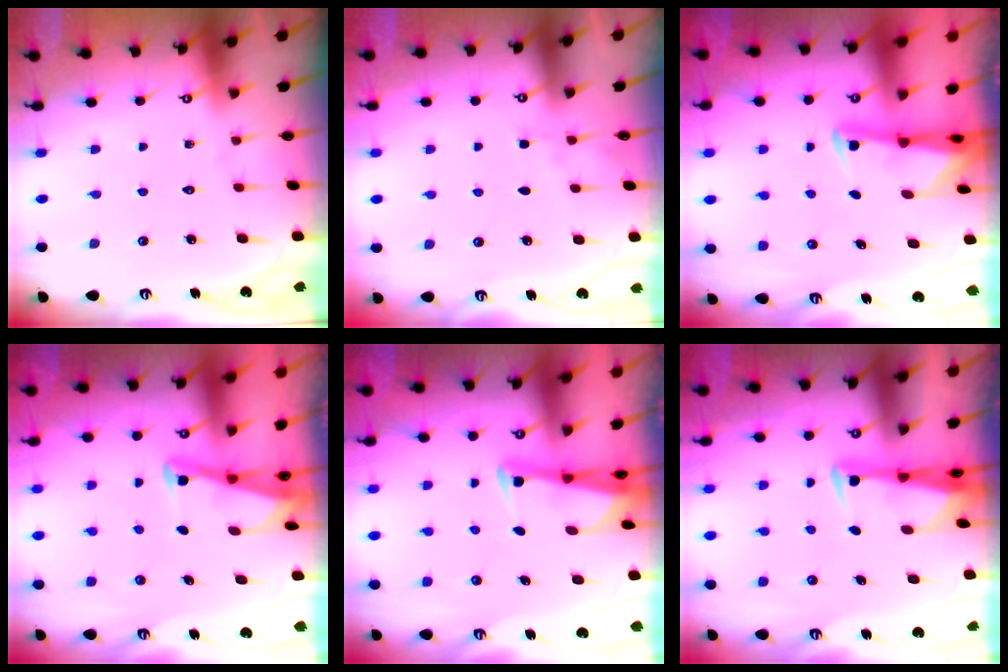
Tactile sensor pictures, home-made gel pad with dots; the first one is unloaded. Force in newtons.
{"total": 2.7, "press": 2.7, "slide": 0.4}
{"total": 2.4, "press": 2.3, "slide": 0.4}
{"total": 2.7, "press": 2.7, "slide": 0.4}
{"total": 2.4, "press": 2.4, "slide": 0.5}
{"total": 3.1, "press": 3.1, "slide": 0.7}